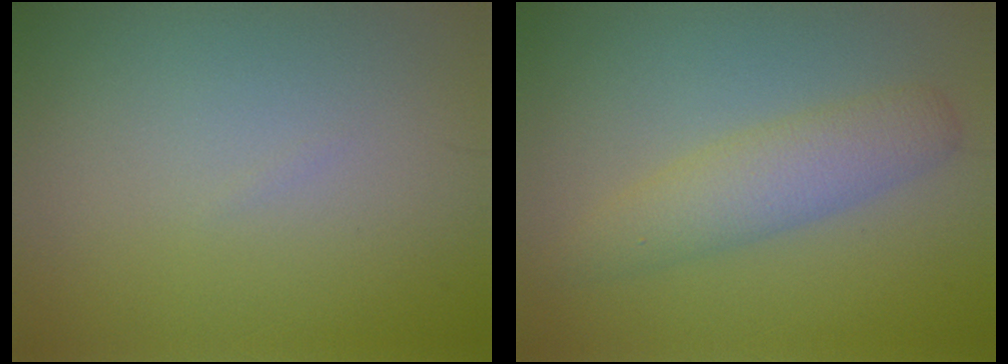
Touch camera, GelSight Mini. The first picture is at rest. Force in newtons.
{"total": 3.5, "press": 3.5, "slide": 0.0}